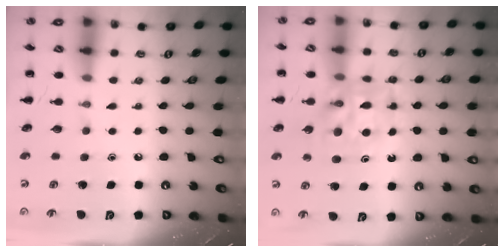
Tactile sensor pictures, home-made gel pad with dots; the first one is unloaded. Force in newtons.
{"total": 11.9, "press": 11.3, "slide": 3.8}